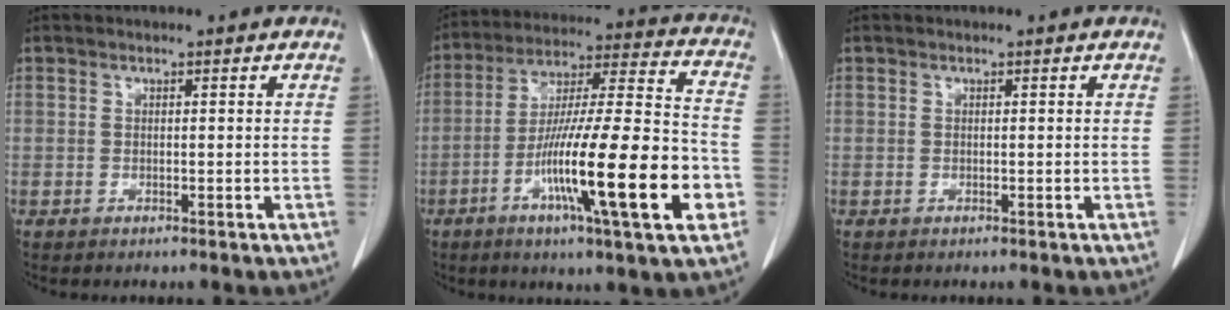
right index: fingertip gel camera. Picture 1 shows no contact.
{"total": 22.6, "force": [-7.7, 1.3, 21.2], "torque": [-0.336, -0.018, -0.128]}
{"total": 0.0}